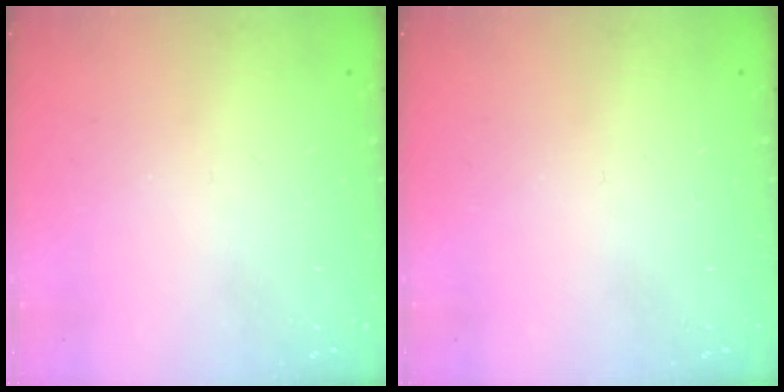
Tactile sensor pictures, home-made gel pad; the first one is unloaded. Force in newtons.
{"total": 0.0}